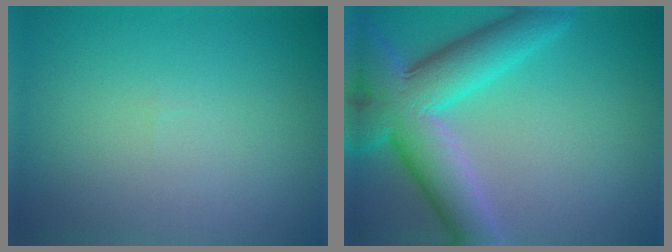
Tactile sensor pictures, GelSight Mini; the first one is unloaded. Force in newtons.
{"total": 9.4, "press": 9.4, "slide": 0.6}